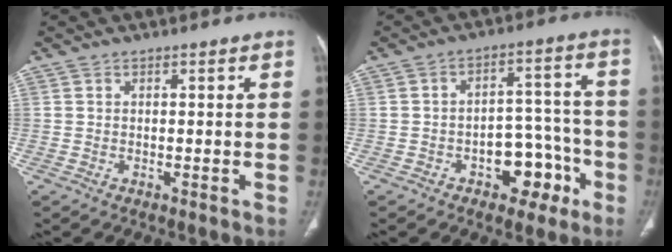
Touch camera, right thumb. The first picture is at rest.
{"total": 9.8, "force": [-4.5, 6.3, 6.0], "torque": [-0.043, 0.055, -0.058]}